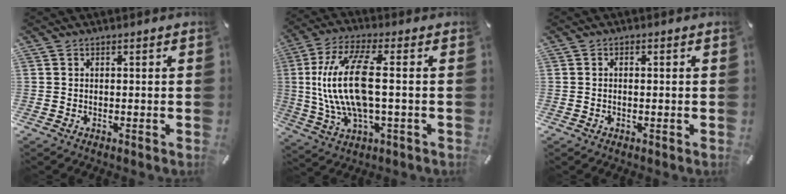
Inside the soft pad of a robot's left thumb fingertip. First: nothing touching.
{"total": 16.1, "force": [0.7, 5.9, 15.0], "torque": [-0.327, -0.013, 0.003]}
{"total": 0.8, "force": [-0.2, 0.4, 0.7], "torque": [-0.014, 0.000, -0.004]}